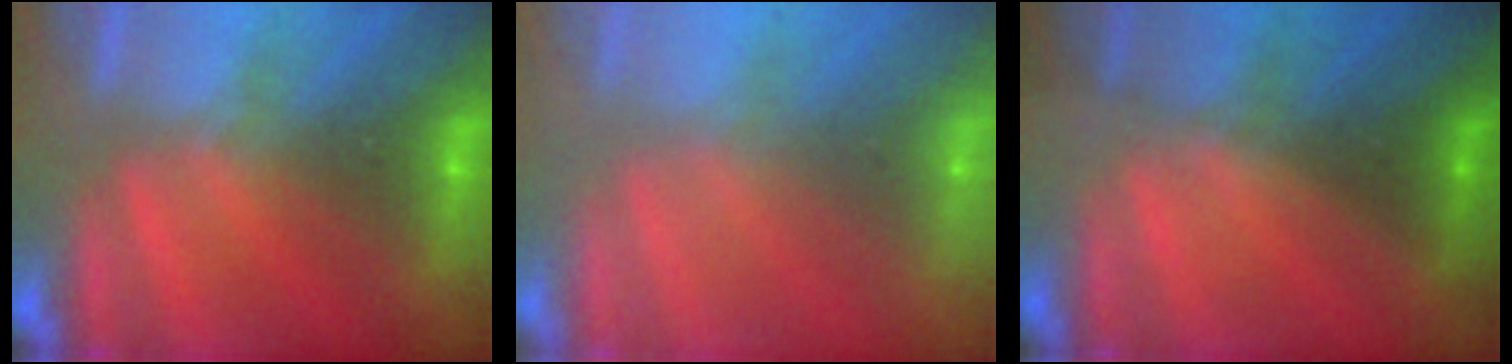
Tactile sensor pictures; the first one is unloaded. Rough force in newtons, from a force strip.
{"total": 9.5}
{"total": 1.4}